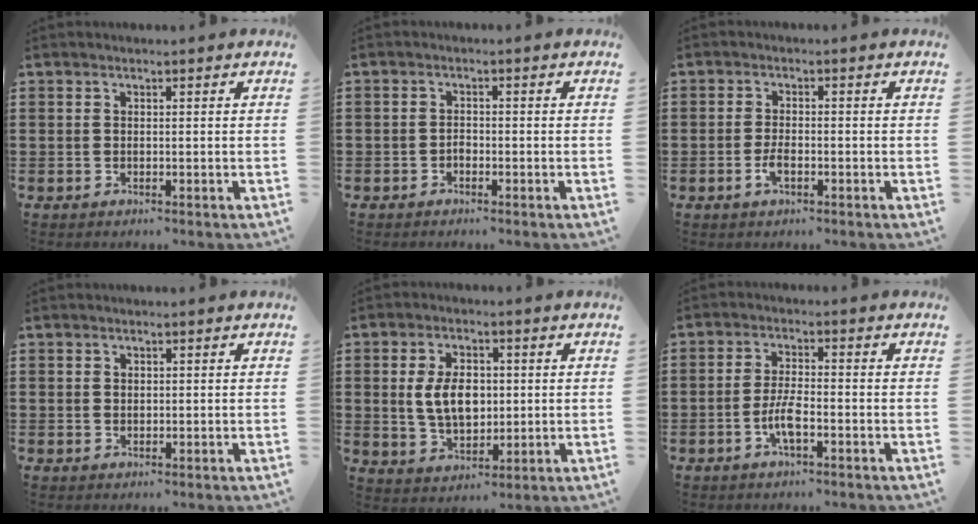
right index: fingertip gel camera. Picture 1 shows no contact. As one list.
[{"total": 1.0, "force": [-0.8, 0.5, 0.4], "torque": [-0.010, -0.003, -0.016]}, {"total": 2.4, "force": [-1.0, 0.9, 2.0], "torque": [-0.042, 0.000, -0.021]}, {"total": 0.8, "force": [0.3, 0.6, 0.2], "torque": [-0.007, 0.004, 0.007]}, {"total": 7.4, "force": [0.5, 4.5, 5.9], "torque": [-0.117, 0.002, 0.001]}, {"total": 4.4, "force": [-1.9, 0.9, 3.8], "torque": [-0.092, -0.006, -0.042]}]